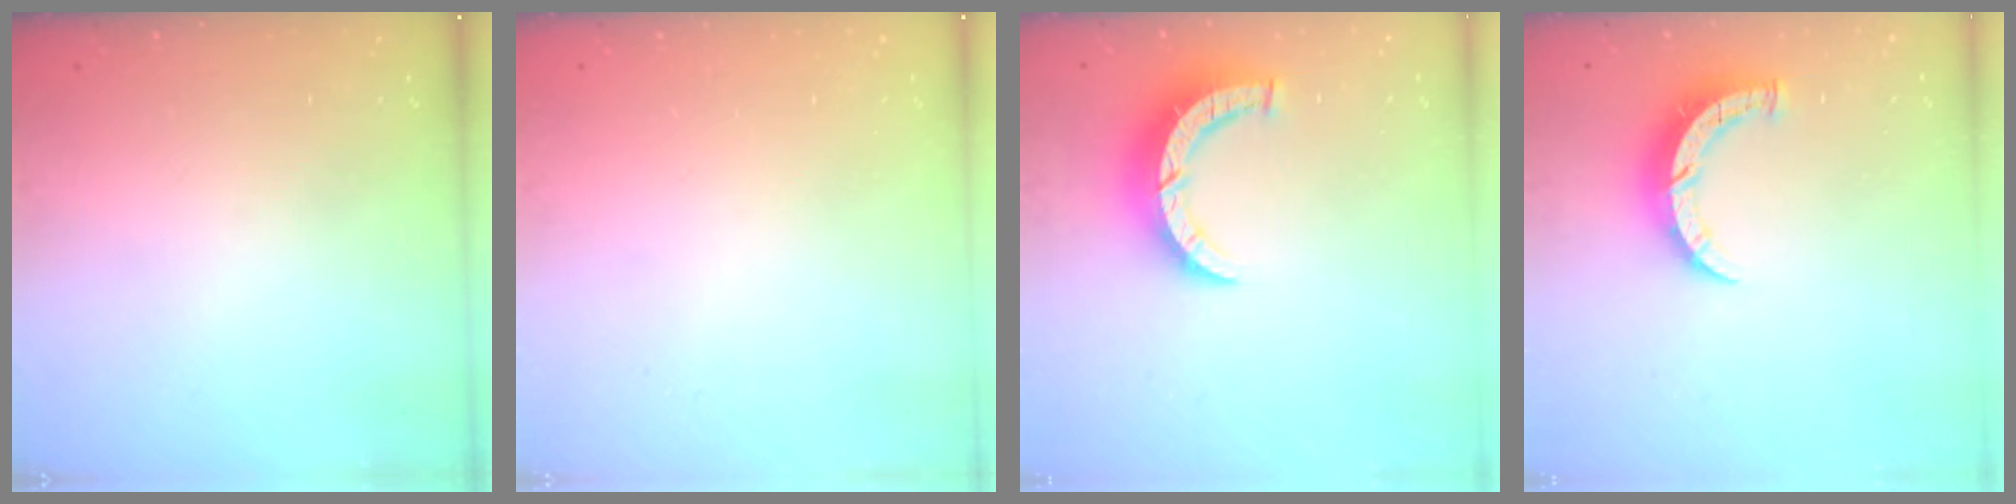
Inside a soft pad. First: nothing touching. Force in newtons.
{"total": 0.0}
{"total": 8.3, "press": 8.3, "slide": 0.6}
{"total": 7.0, "press": 7.0, "slide": 0.4}